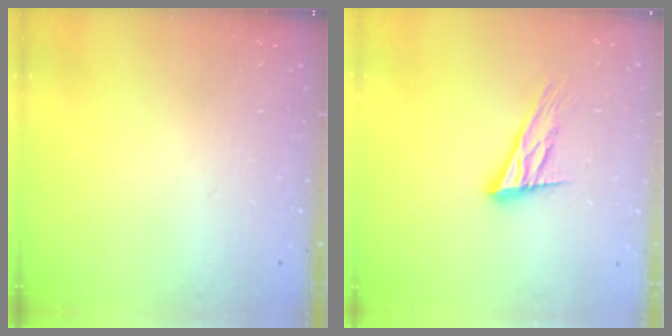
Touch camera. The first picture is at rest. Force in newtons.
{"total": 15.2, "press": 15.0, "slide": 2.7}